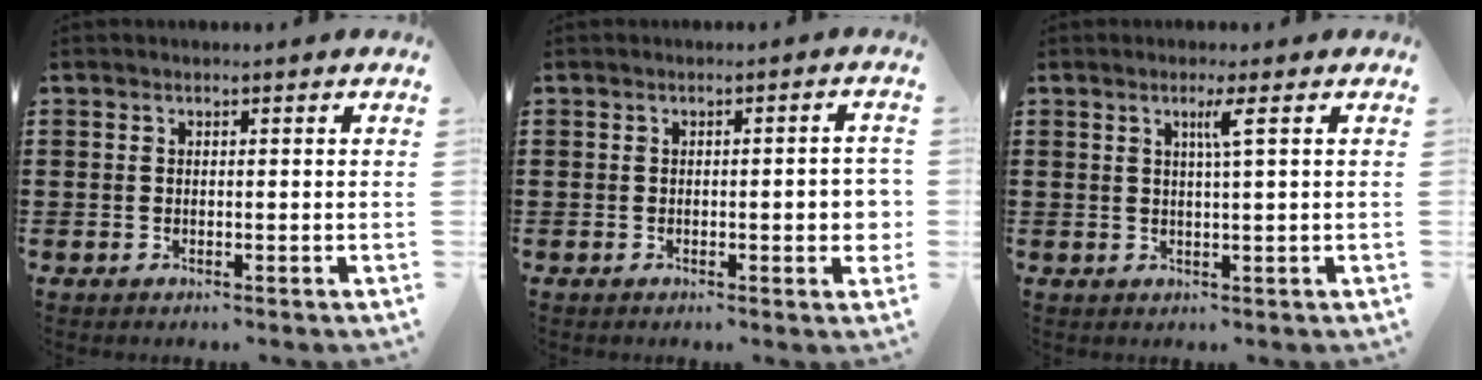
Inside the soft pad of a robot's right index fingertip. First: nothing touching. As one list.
[{"total": 4.0, "force": [-0.5, 0.8, 3.9], "torque": [-0.046, -0.004, -0.012]}, {"total": 2.5, "force": [0.8, -0.4, 2.3], "torque": [-0.046, -0.006, 0.011]}]